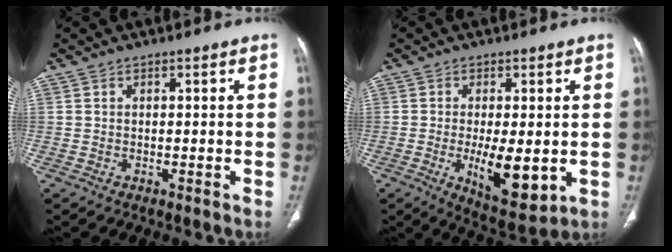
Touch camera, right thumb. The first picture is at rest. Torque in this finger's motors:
{"motor_torque": [1.93, 1.78, 0.03, 0.06, 0.26]}